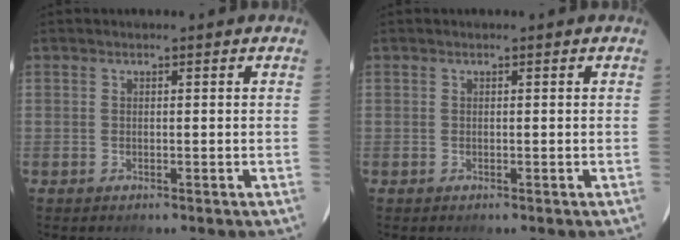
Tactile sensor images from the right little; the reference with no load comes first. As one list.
[{"total": 0.0}]